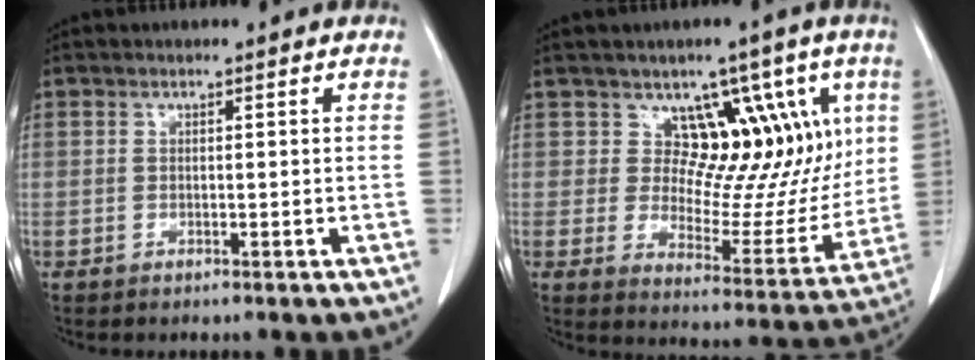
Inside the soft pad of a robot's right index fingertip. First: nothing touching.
{"total": 11.9, "force": [5.5, 7.4, 7.6], "torque": [-0.075, 0.010, 0.091]}